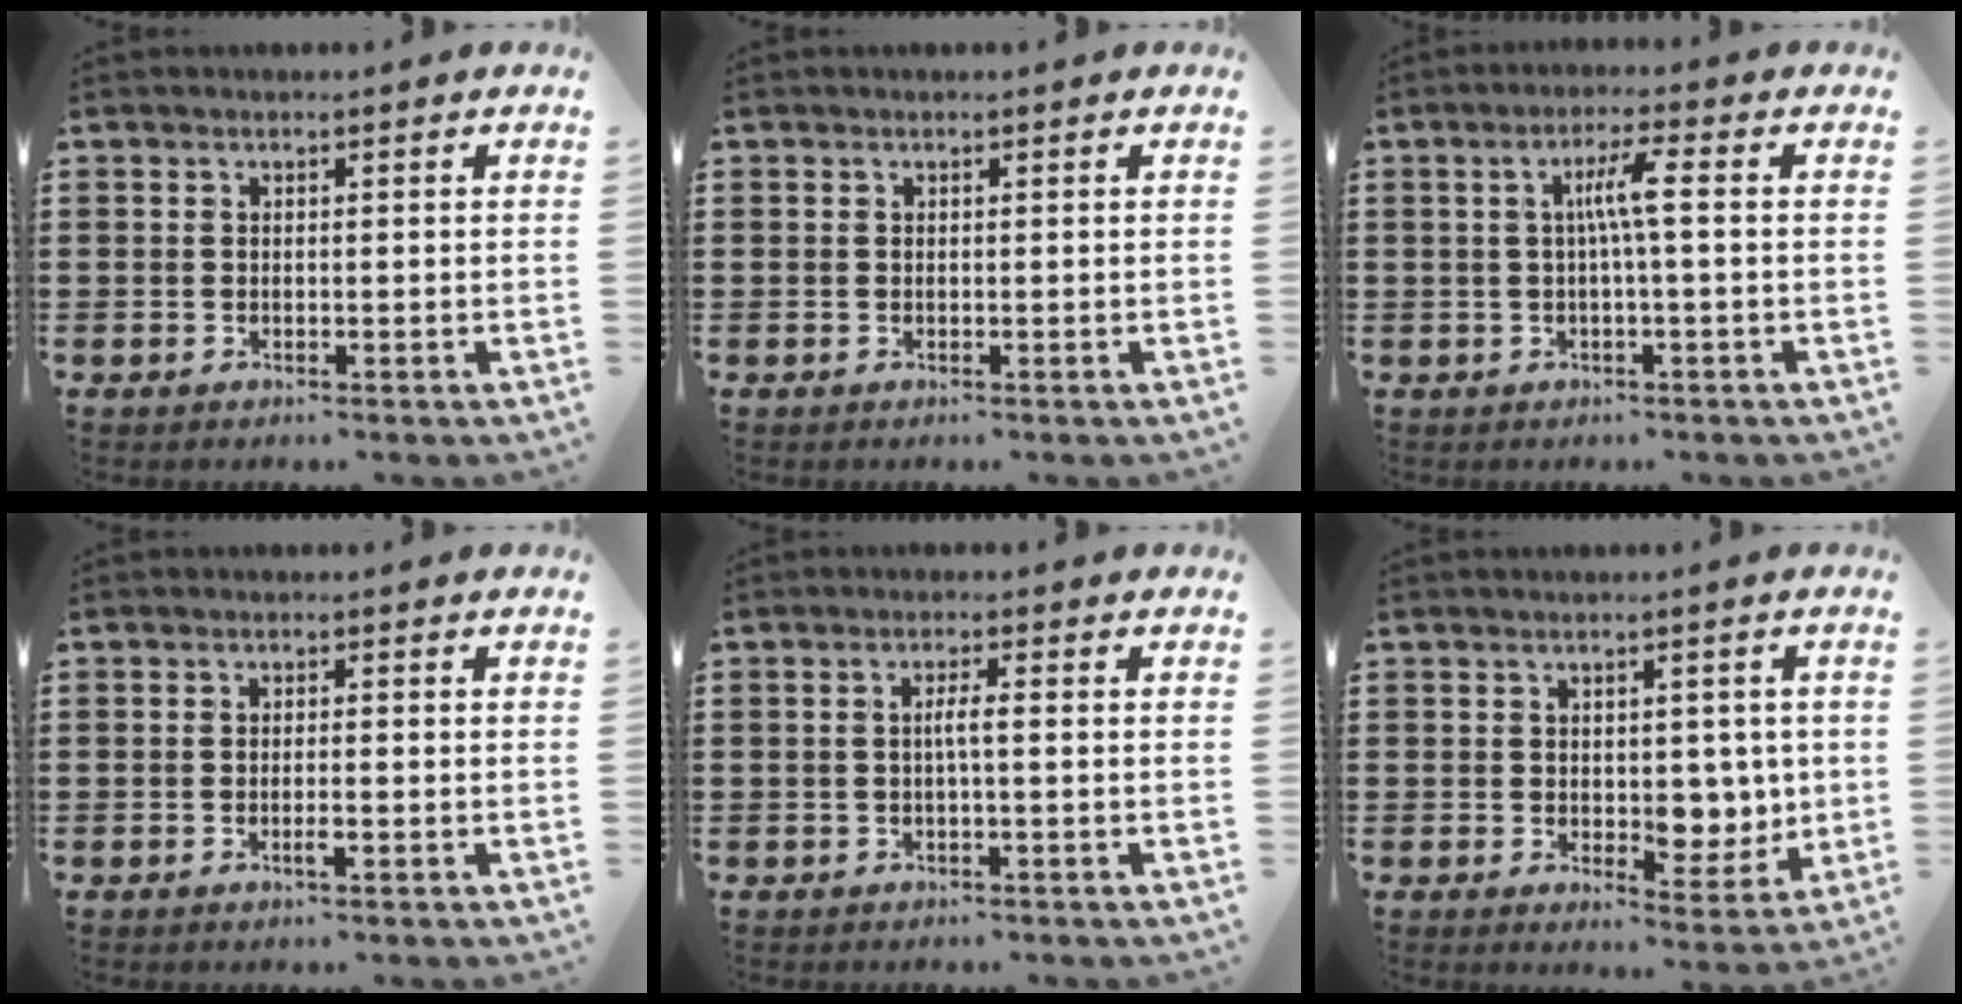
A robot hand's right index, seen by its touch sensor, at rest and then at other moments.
{"total": 0.0}
{"total": 4.5, "force": [0.1, 0.1, 4.5], "torque": [-0.085, 0.004, -0.004]}
{"total": 1.7, "force": [-0.8, 0.2, 1.5], "torque": [-0.033, -0.004, -0.017]}
{"total": 2.1, "force": [-0.3, 0.0, 2.0], "torque": [-0.039, 0.000, -0.008]}
{"total": 5.4, "force": [0.6, 4.0, 3.5], "torque": [-0.044, -0.002, 0.007]}